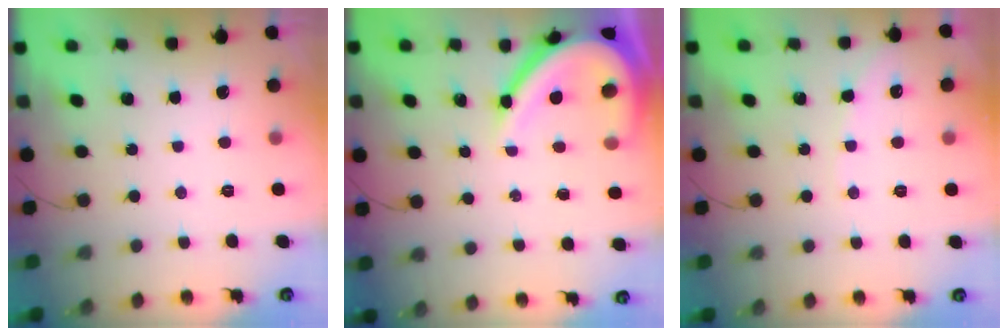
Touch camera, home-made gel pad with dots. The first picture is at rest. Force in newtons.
{"total": 12.9, "press": 12.8, "slide": 1.6}
{"total": 4.5, "press": 4.4, "slide": 0.4}